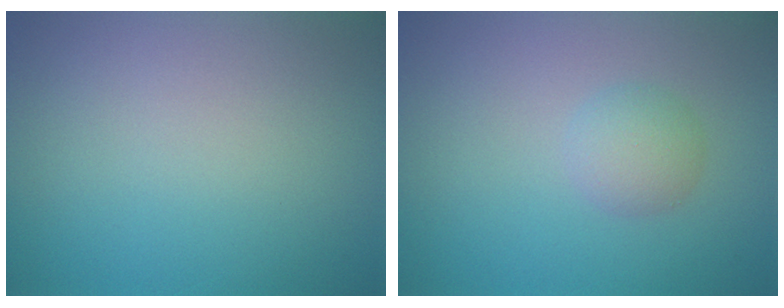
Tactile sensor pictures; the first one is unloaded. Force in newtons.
{"total": 2.0, "press": 2.0, "slide": 0.1}